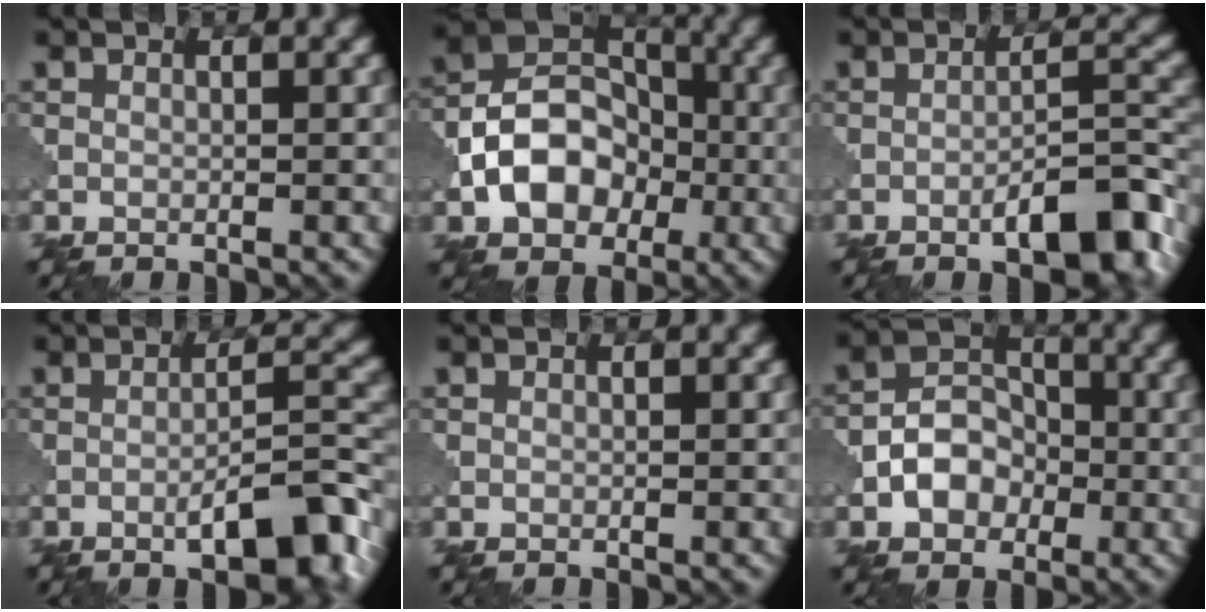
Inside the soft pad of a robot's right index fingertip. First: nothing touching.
{"total": 8.7, "force": [-2.2, 6.4, 5.4], "torque": [-0.087, 0.006, -0.048]}
{"total": 7.1, "force": [-4.0, 1.8, 5.5], "torque": [-0.079, 0.015, -0.059]}
{"total": 7.5, "force": [-3.8, 1.9, 6.2], "torque": [-0.089, 0.016, -0.057]}
{"total": 0.0}
{"total": 4.6, "force": [-1.5, 3.5, 2.6], "torque": [-0.033, 0.005, -0.029]}